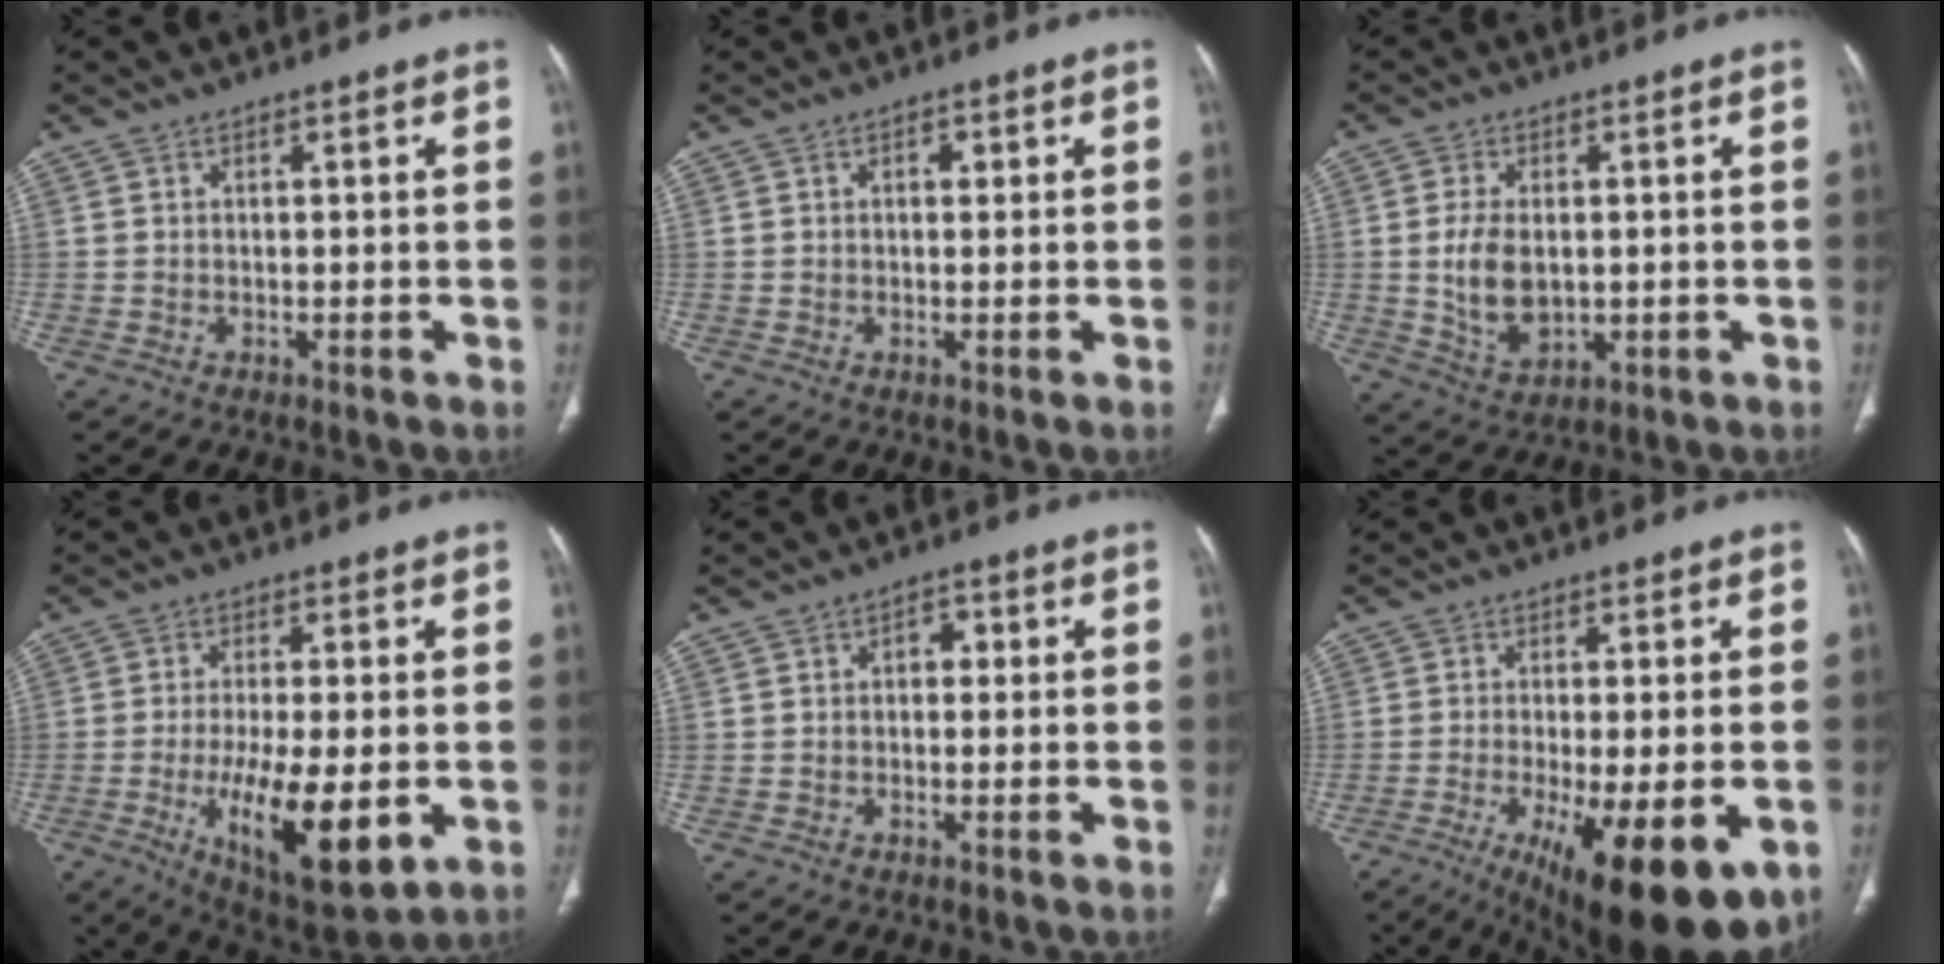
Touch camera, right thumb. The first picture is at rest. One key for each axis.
{"total": 1.7, "fx": 0.6, "fy": 1.0, "fz": 1.3, "tx": -0.016, "ty": 0.002, "tz": 0.007}
{"total": 8.5, "fx": 0.0, "fy": 5.3, "fz": 6.7, "tx": -0.119, "ty": -0.009, "tz": 0.012}
{"total": 15.9, "fx": -3.9, "fy": 5.5, "fz": 14.4, "tx": -0.234, "ty": -0.020, "tz": -0.050}
{"total": 2.8, "fx": 0.3, "fy": 2.0, "fz": 1.9, "tx": -0.015, "ty": 0.009, "tz": -0.001}
{"total": 18.1, "fx": -7.4, "fy": 5.7, "fz": 15.5, "tx": -0.201, "ty": -0.020, "tz": -0.096}